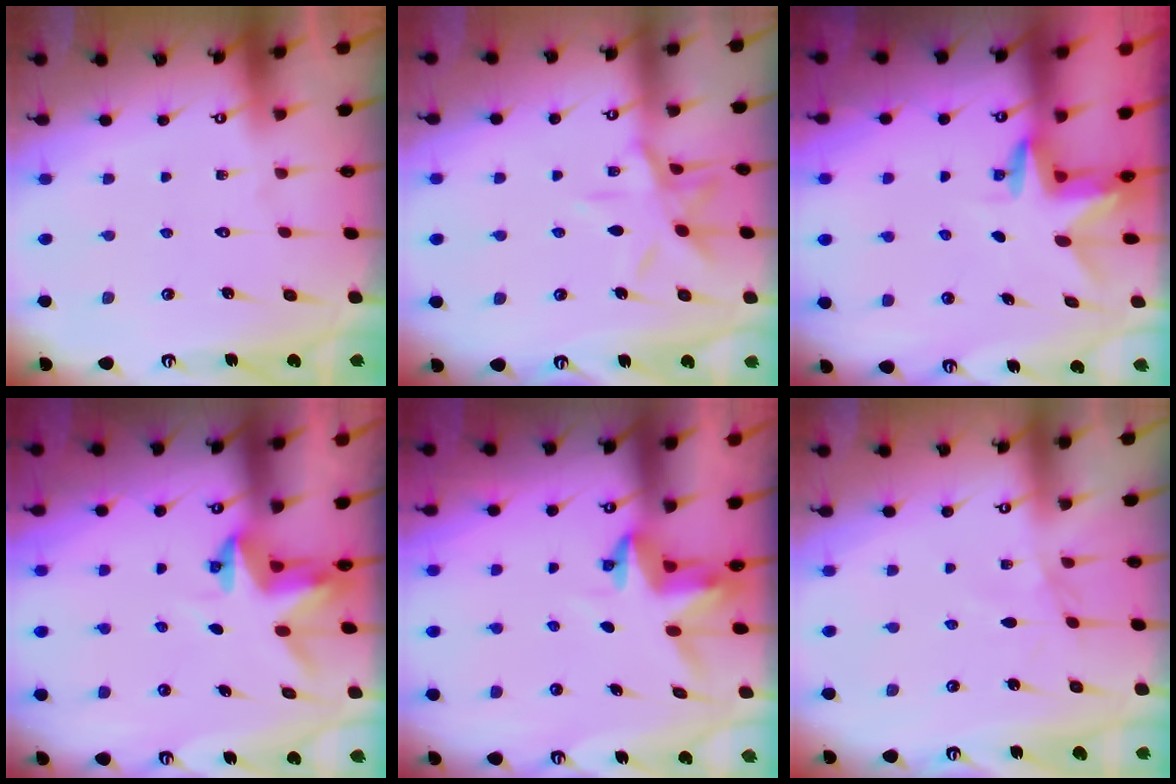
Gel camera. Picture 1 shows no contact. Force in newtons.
{"total": 10.6, "press": 10.6, "slide": 0.8}
{"total": 3.0, "press": 3.0, "slide": 0.2}
{"total": 3.4, "press": 3.4, "slide": 0.2}
{"total": 3.9, "press": 3.9, "slide": 0.4}
{"total": 2.0, "press": 1.9, "slide": 0.4}